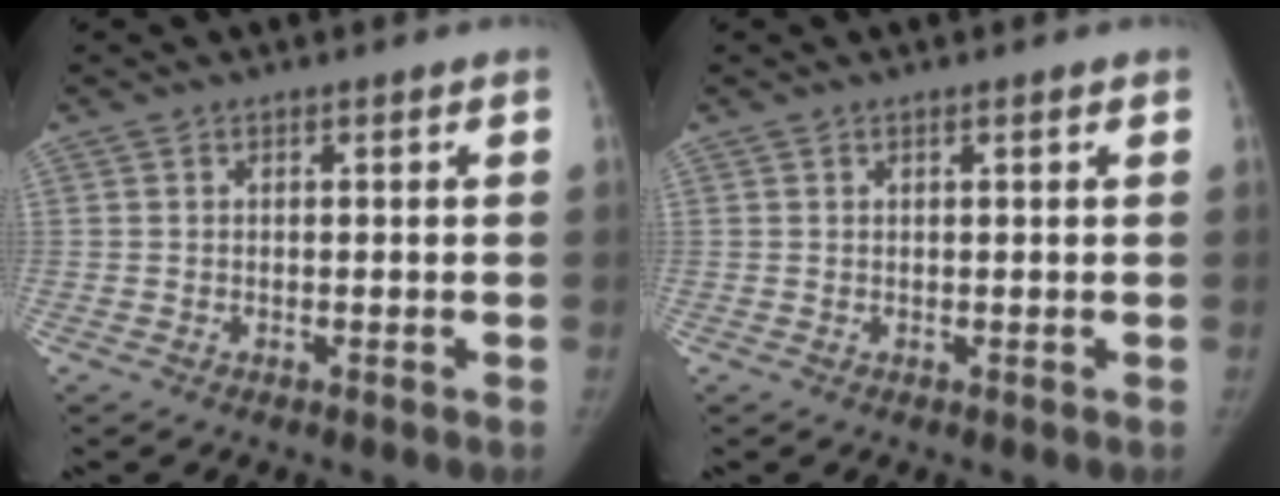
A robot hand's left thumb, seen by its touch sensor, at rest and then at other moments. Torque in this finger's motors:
{"motor_torque": [-0.22, -0.18, 0.08, 0.36, 0.00]}